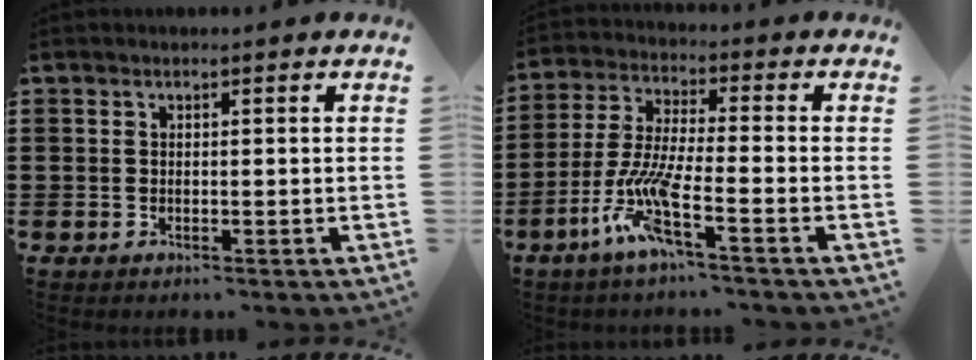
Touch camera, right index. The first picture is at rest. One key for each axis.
{"total": 8.9, "fx": -5.0, "fy": 1.3, "fz": 7.2, "tx": -0.175, "ty": -0.013, "tz": -0.103}